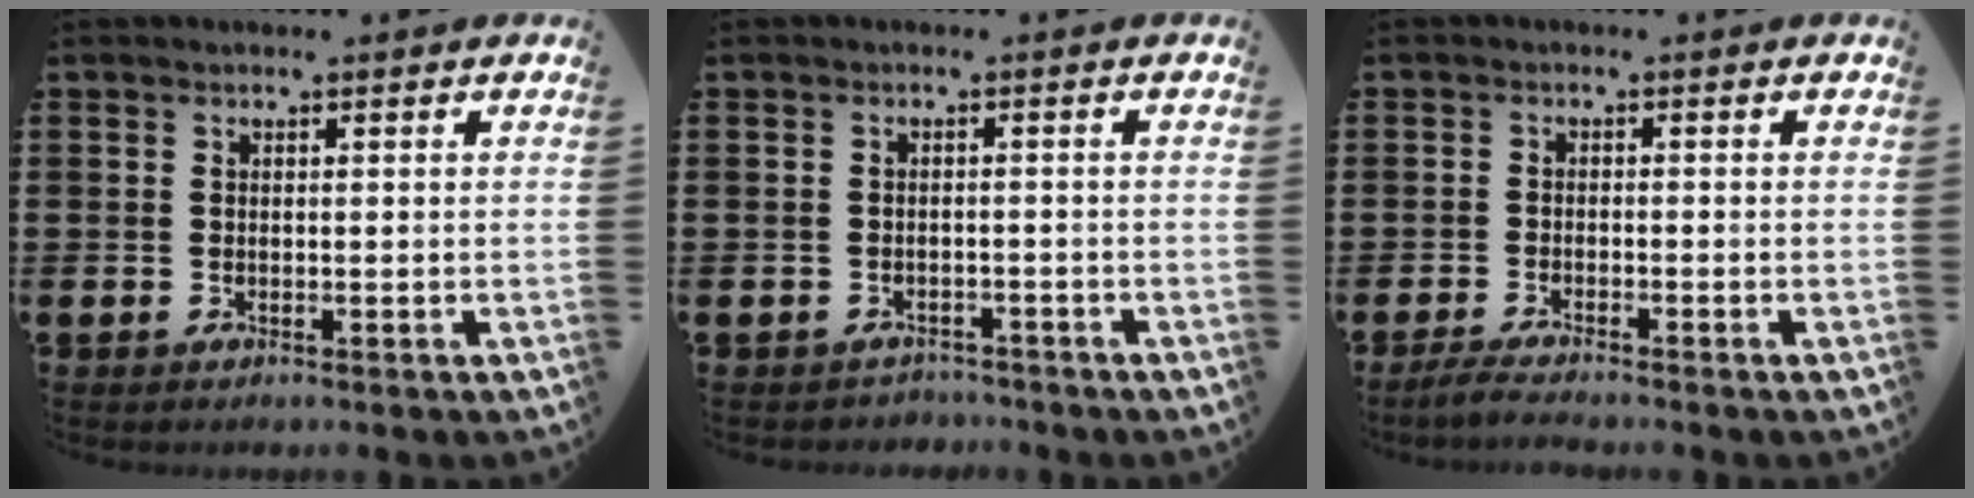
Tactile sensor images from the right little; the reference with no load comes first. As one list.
[{"total": 1.2, "force": [-1.1, 0.2, -0.2], "torque": [-0.002, 0.003, -0.026]}, {"total": 1.7, "force": [-1.5, 0.0, 0.8], "torque": [-0.014, 0.002, -0.030]}]